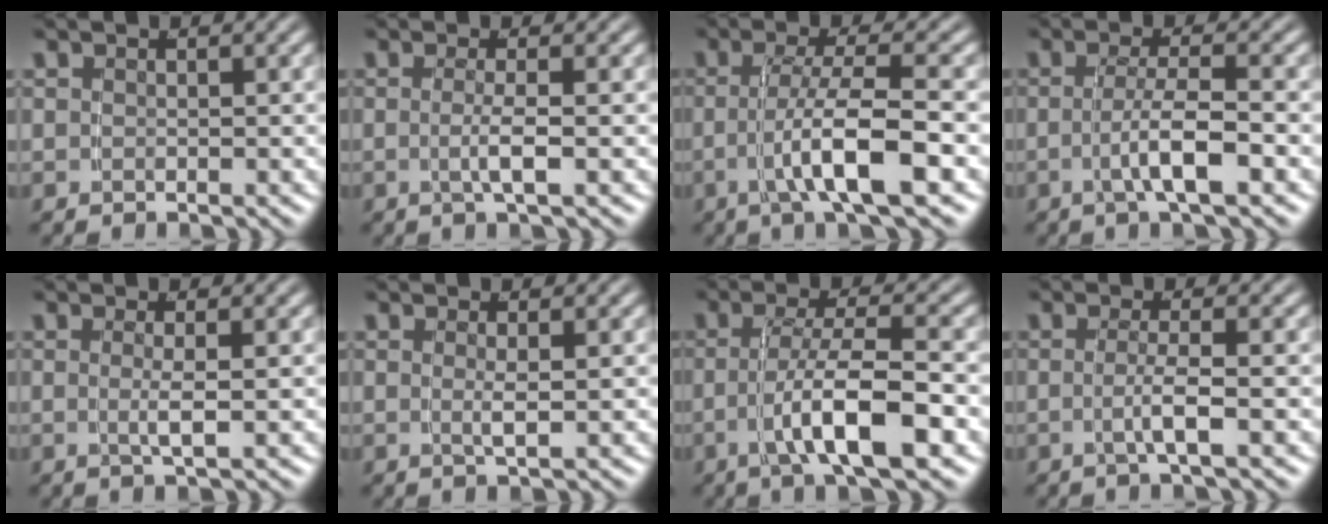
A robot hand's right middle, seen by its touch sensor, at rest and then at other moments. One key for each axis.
{"total": 2.0, "fx": -0.6, "fy": -0.7, "fz": 1.8, "tx": -0.036, "ty": -0.008, "tz": -0.006}
{"total": 5.7, "fx": -1.8, "fy": 0.5, "fz": 5.3, "tx": -0.093, "ty": -0.003, "tz": -0.030}
{"total": 3.6, "fx": -1.3, "fy": -0.1, "fz": 3.4, "tx": -0.054, "ty": -0.002, "tz": -0.019}
{"total": 1.8, "fx": -0.2, "fy": -0.7, "fz": 1.6, "tx": -0.033, "ty": -0.009, "tz": 0.001}
{"total": 1.4, "fx": 0.1, "fy": -0.6, "fz": 1.2, "tx": -0.025, "ty": -0.007, "tz": 0.005}
{"total": 6.1, "fx": -2.1, "fy": 0.9, "fz": 5.7, "tx": -0.094, "ty": -0.002, "tz": -0.034}
{"total": 2.3, "fx": -0.8, "fy": -0.8, "fz": 1.9, "tx": -0.036, "ty": -0.005, "tz": -0.013}